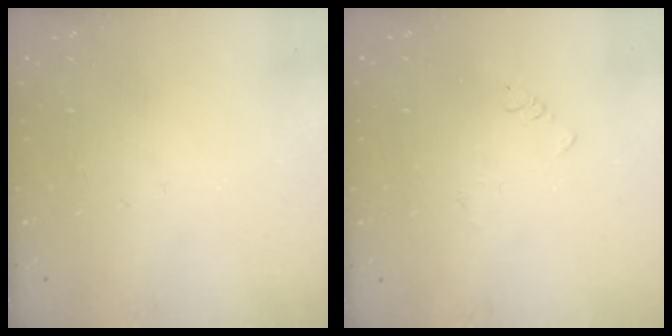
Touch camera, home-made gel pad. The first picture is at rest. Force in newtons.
{"total": 2.1, "press": 2.1, "slide": 0.3}